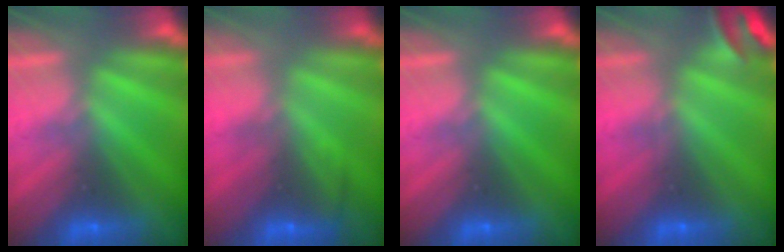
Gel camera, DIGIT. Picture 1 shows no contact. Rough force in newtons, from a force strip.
{"total": 2.2}
{"total": 0.0}
{"total": 2.8}